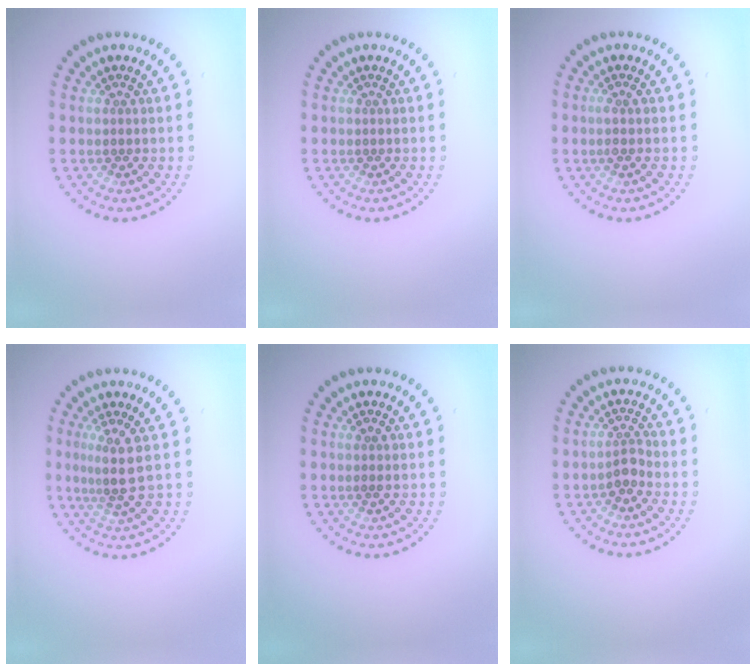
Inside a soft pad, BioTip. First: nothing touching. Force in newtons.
{"total": 0.0}
{"total": 0.7, "press": 0.5, "slide": 0.5}
{"total": 2.9, "press": 2.1, "slide": 2.0}
{"total": 0.8, "press": 0.7, "slide": 0.4}
{"total": 1.6, "press": 1.4, "slide": 0.8}